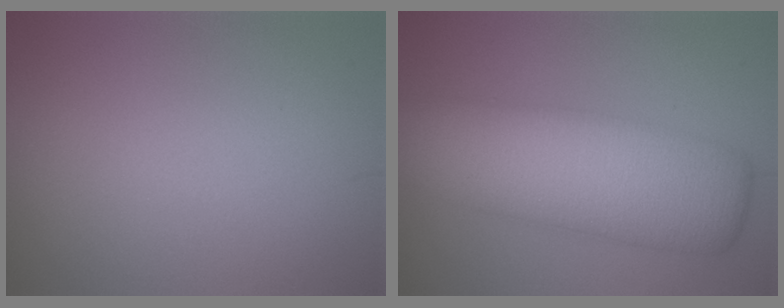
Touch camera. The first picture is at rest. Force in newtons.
{"total": 10.8, "press": 10.8, "slide": 0.3}